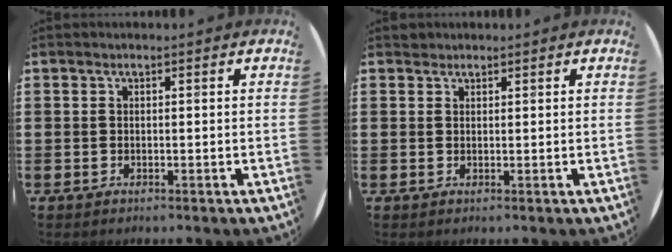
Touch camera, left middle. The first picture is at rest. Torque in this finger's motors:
{"motor_torque": [0.13, -0.11, -0.02, 0.00]}